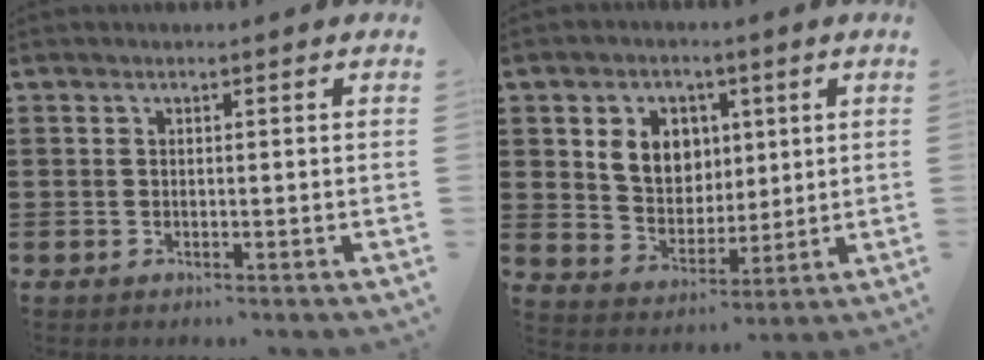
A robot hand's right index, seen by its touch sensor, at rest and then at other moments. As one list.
[{"total": 7.0, "force": [2.4, 6.0, 2.9], "torque": [-0.069, 0.015, 0.040]}]